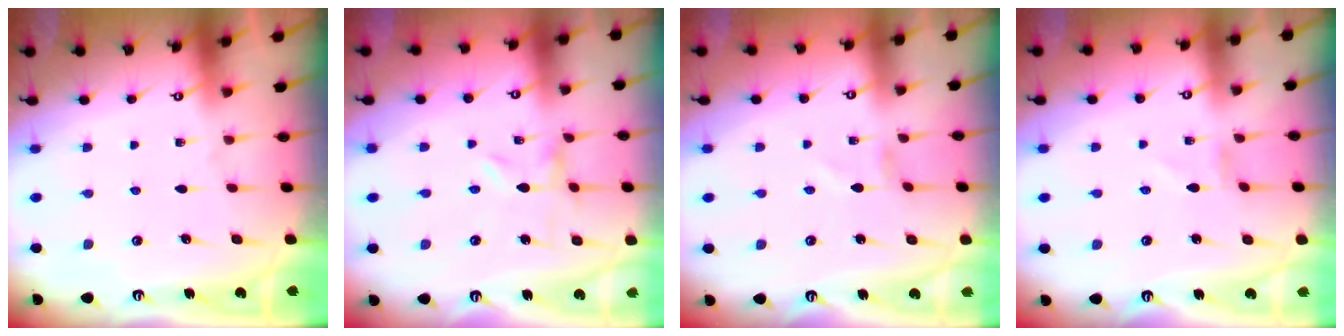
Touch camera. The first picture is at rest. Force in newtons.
{"total": 0.0}
{"total": 1.0, "press": 1.0, "slide": 0.0}
{"total": 0.0}